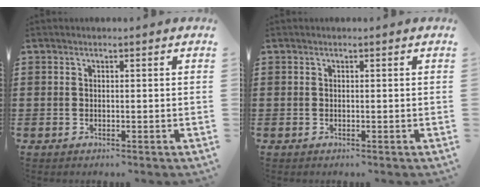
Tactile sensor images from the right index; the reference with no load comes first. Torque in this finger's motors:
{"motor_torque": [-0.05, 0.05, 0.00, -0.01]}